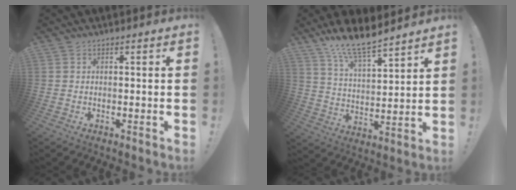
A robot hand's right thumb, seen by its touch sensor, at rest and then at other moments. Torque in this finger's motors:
{"motor_torque": [0.05, 0.05, -0.13, 0.02, -0.04]}